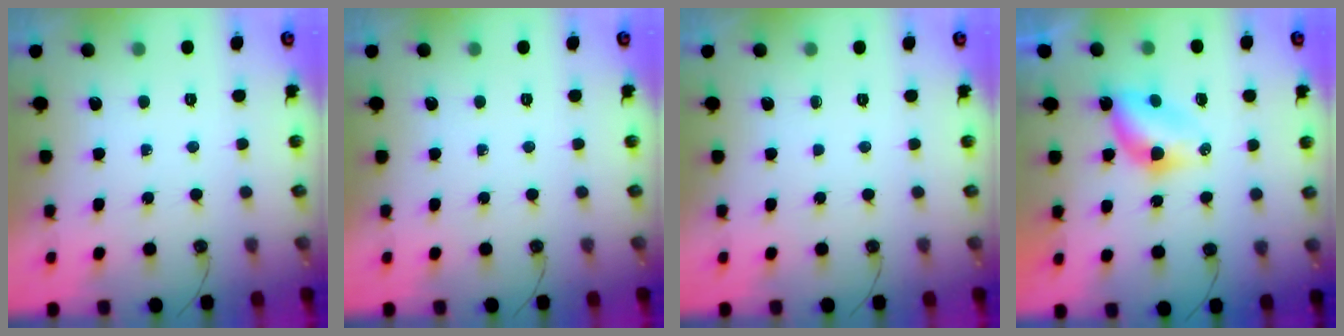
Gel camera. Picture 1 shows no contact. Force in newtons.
{"total": 0.0}
{"total": 0.0}
{"total": 5.5, "press": 5.5, "slide": 0.4}